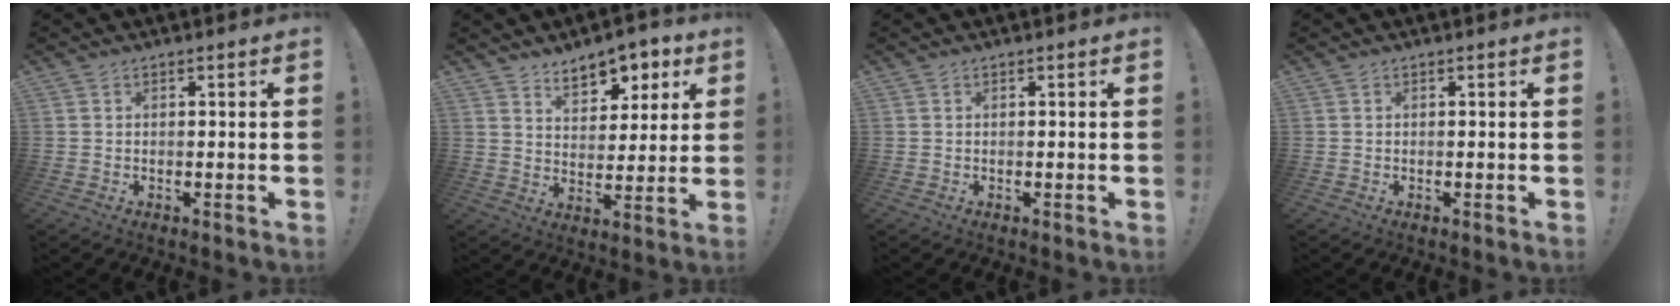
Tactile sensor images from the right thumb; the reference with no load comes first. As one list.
[{"total": 9.3, "force": [6.6, 5.2, 3.9], "torque": [-0.049, -0.044, 0.122]}, {"total": 0.0}, {"total": 0.0}]